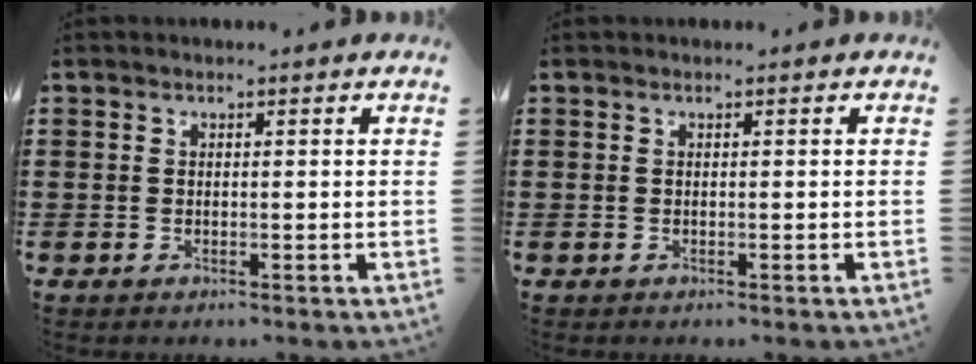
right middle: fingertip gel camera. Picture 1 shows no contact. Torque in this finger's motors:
{"motor_torque": [-0.18, 0.14, -0.22, -0.03]}